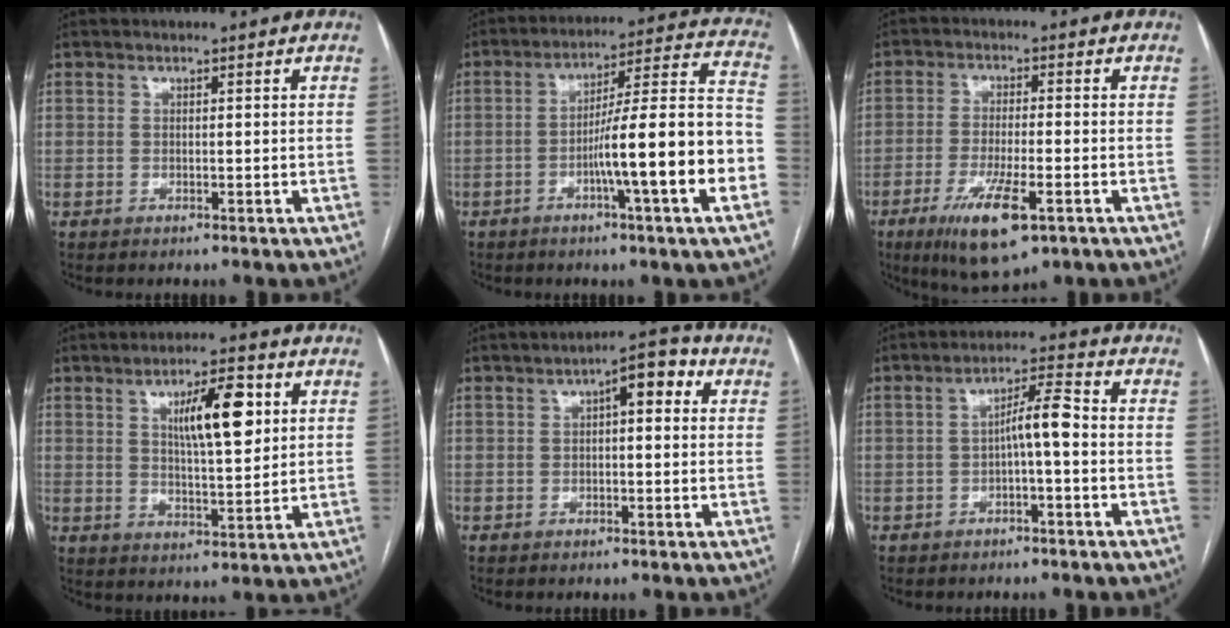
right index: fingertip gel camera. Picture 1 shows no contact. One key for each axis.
{"total": 16.9, "fx": -5.2, "fy": -0.5, "fz": 16.1, "tx": -0.229, "ty": 0.014, "tz": -0.084}
{"total": 10.3, "fx": -5.1, "fy": 2.3, "fz": 8.7, "tx": -0.163, "ty": -0.024, "tz": -0.077}
{"total": 9.5, "fx": 3.2, "fy": 2.2, "fz": 8.7, "tx": -0.142, "ty": 0.006, "tz": 0.056}
{"total": 5.9, "fx": 1.5, "fy": 1.9, "fz": 5.3, "tx": -0.074, "ty": 0.030, "tz": 0.017}
{"total": 5.1, "fx": -0.8, "fy": 0.6, "fz": 5.0, "tx": -0.079, "ty": 0.021, "tz": -0.011}